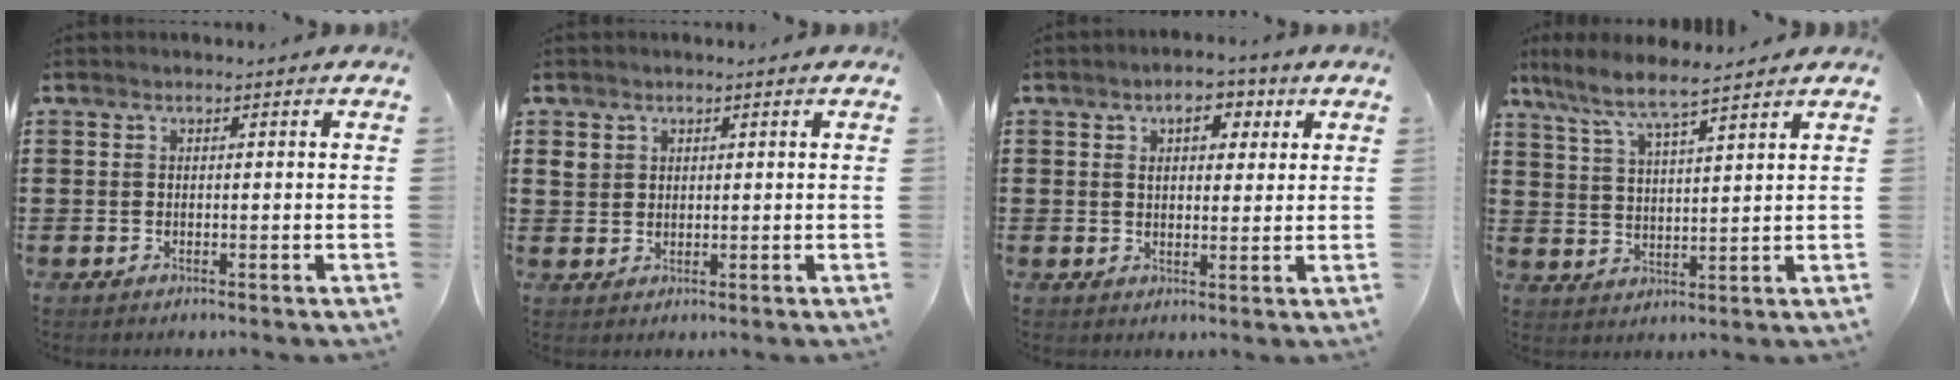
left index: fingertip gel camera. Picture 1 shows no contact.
{"total": 2.2, "force": [1.2, 1.8, 0.5], "torque": [-0.017, 0.006, 0.023]}
{"total": 4.6, "force": [2.2, 3.1, 2.7], "torque": [-0.034, 0.003, 0.027]}
{"total": 5.8, "force": [5.1, 0.2, 2.8], "torque": [-0.075, -0.024, 0.087]}